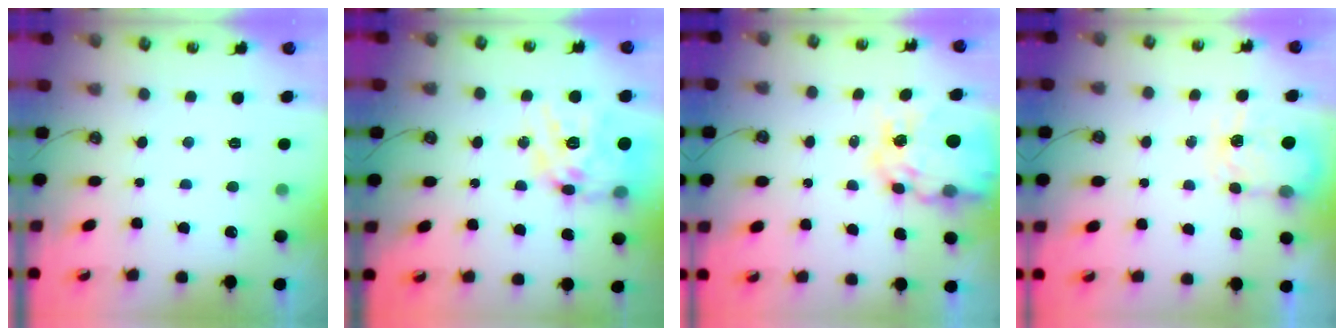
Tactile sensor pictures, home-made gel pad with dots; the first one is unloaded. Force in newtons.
{"total": 19.1, "press": 19.0, "slide": 1.8}
{"total": 15.1, "press": 15.0, "slide": 1.3}
{"total": 4.3, "press": 4.2, "slide": 0.5}